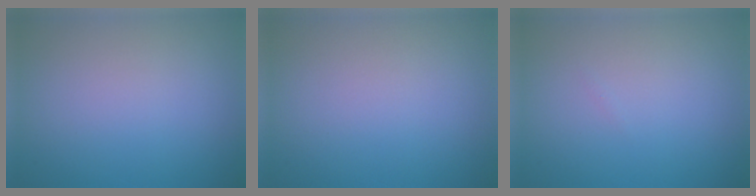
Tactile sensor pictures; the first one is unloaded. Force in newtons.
{"total": 0.0}
{"total": 0.0}